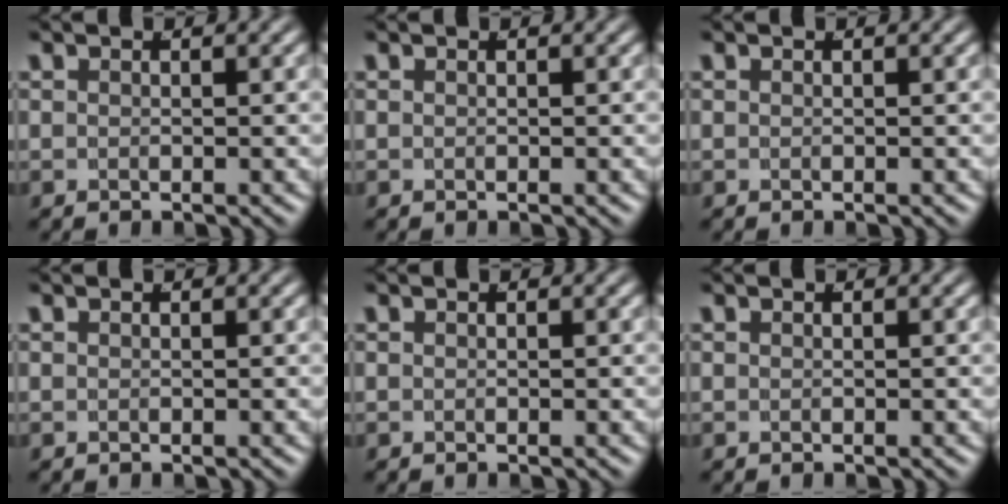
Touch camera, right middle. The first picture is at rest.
{"total": 0.0}
{"total": 0.0}
{"total": 0.0}
{"total": 0.0}
{"total": 0.0}